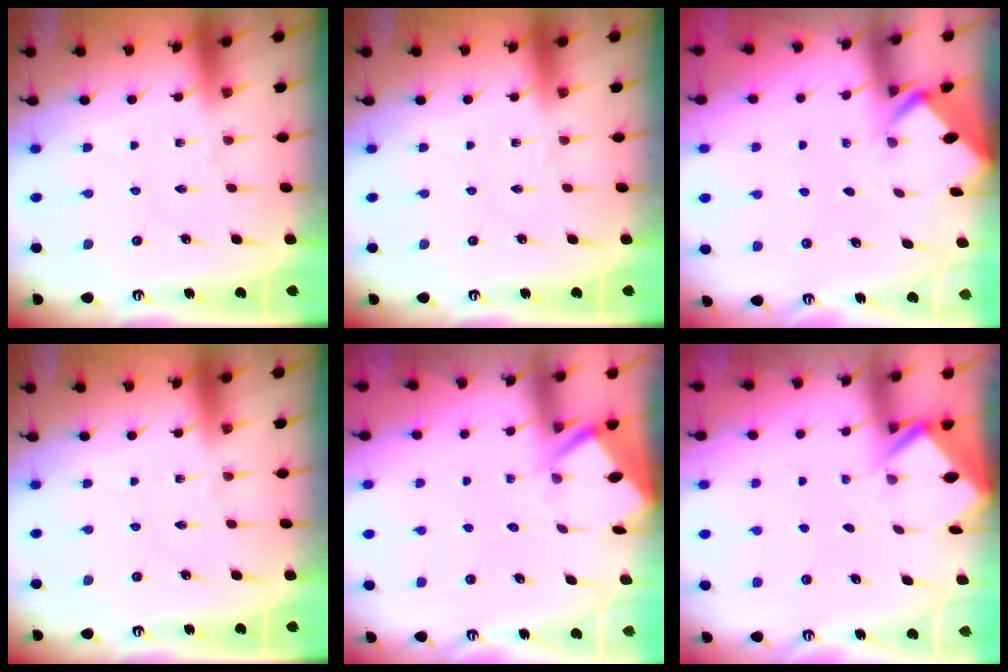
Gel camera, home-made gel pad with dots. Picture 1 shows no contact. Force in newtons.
{"total": 0.0}
{"total": 2.0, "press": 2.0, "slide": 0.2}
{"total": 0.0}
{"total": 3.5, "press": 3.4, "slide": 0.3}
{"total": 2.4, "press": 2.4, "slide": 0.1}